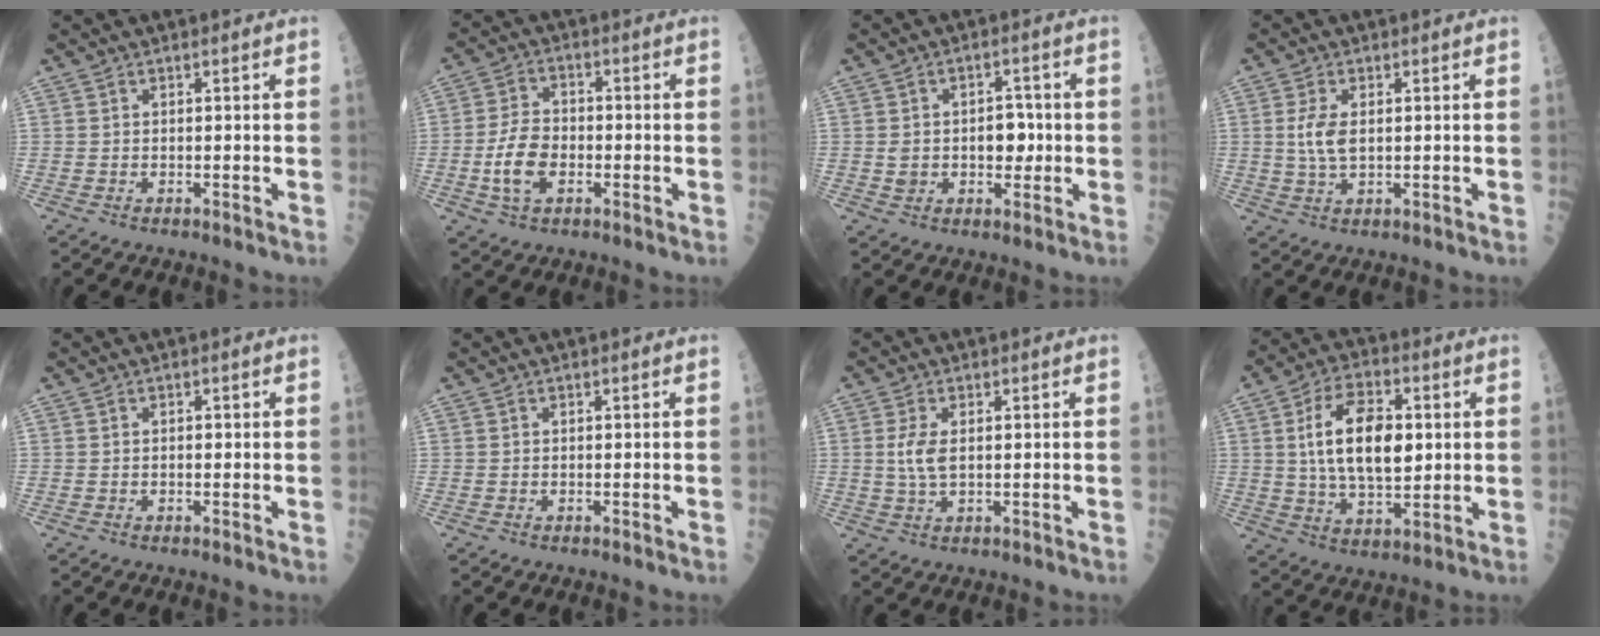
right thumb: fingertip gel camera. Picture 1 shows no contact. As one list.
[{"total": 8.0, "force": [-1.9, 4.9, 6.0], "torque": [-0.106, 0.013, -0.040]}, {"total": 6.5, "force": [-0.2, 4.7, 4.5], "torque": [-0.037, 0.010, 0.001]}, {"total": 4.8, "force": [0.6, 2.3, 4.1], "torque": [-0.086, -0.004, 0.013]}, {"total": 0.5, "force": [0.0, 0.3, 0.4], "torque": [-0.008, -0.001, 0.001]}, {"total": 0.0}, {"total": 4.1, "force": [0.5, 1.8, 3.6], "torque": [-0.080, -0.003, 0.013]}, {"total": 15.1, "force": [2.2, 7.8, 12.7], "torque": [-0.203, -0.003, 0.039]}]